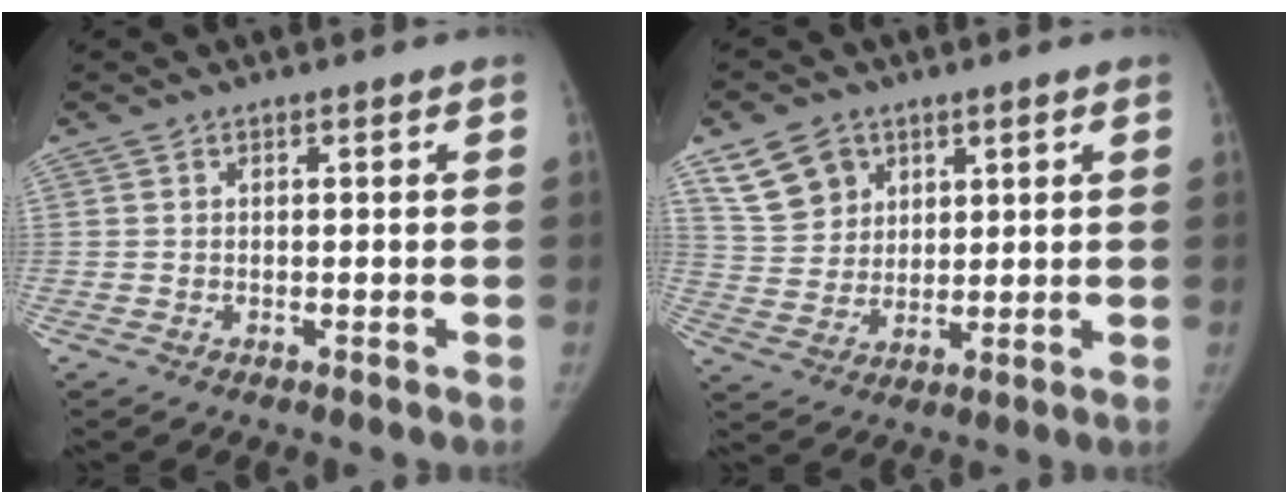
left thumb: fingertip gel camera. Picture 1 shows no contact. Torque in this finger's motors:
{"motor_torque": [1.52, 1.27, 0.89, -0.49, 0.00]}